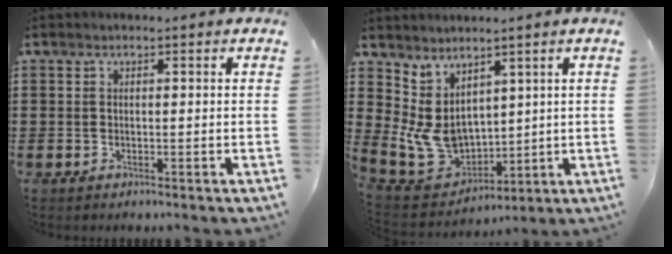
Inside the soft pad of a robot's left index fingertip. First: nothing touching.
{"total": 8.2, "force": [1.9, 6.7, 4.3], "torque": [-0.131, -0.005, 0.043]}